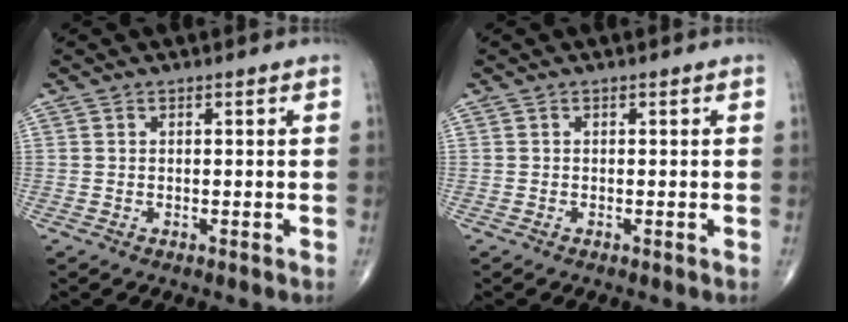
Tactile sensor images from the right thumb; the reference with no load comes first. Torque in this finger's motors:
{"motor_torque": [0.00, 0.00, 0.00, 0.00, 0.01]}